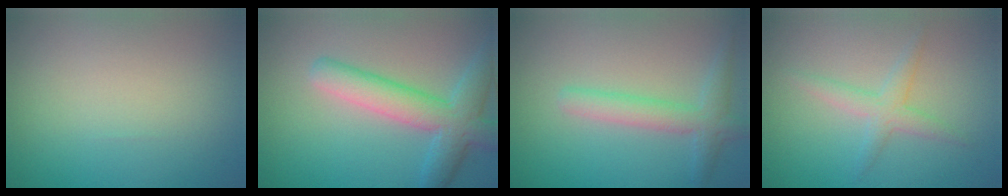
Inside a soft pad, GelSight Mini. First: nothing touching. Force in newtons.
{"total": 5.2, "press": 5.2, "slide": 0.2}
{"total": 2.8, "press": 2.8, "slide": 0.1}
{"total": 2.1, "press": 2.1, "slide": 0.1}